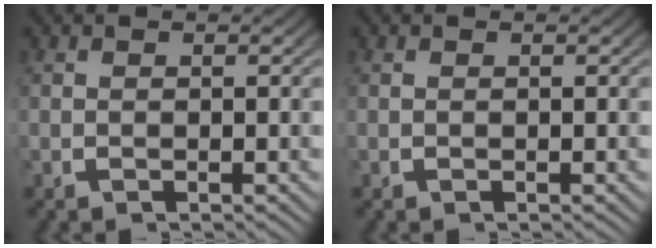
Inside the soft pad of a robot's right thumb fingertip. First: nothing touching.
{"total": 0.0}